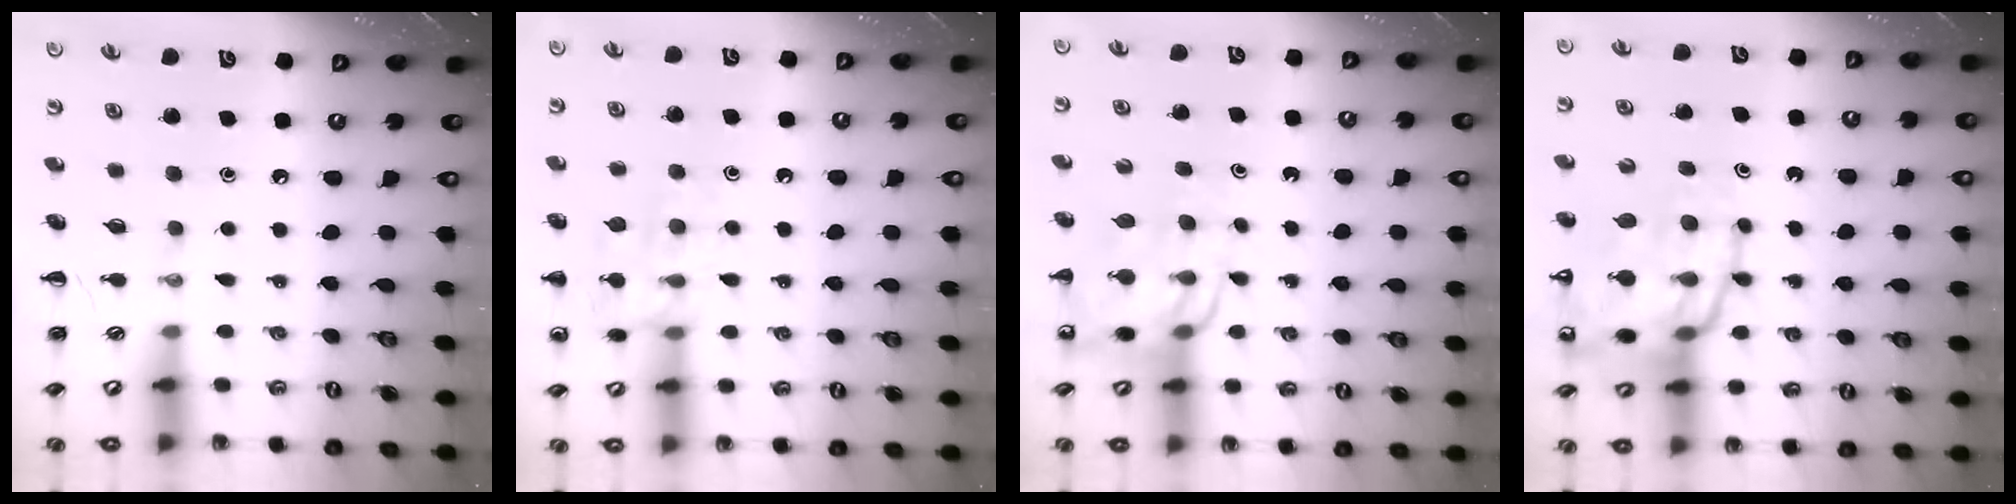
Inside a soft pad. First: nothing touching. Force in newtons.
{"total": 12.4, "press": 12.4, "slide": 0.8}
{"total": 11.4, "press": 10.9, "slide": 3.2}
{"total": 21.6, "press": 21.2, "slide": 3.9}